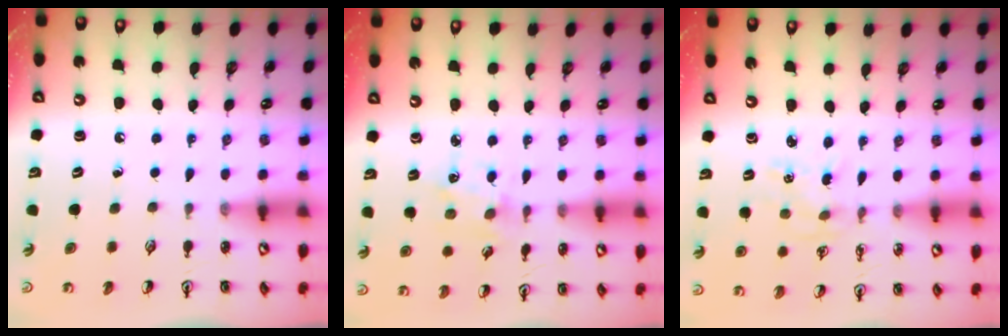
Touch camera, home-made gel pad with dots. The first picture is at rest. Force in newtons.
{"total": 1.6, "press": 1.6, "slide": 0.0}
{"total": 1.0, "press": 1.0, "slide": 0.1}